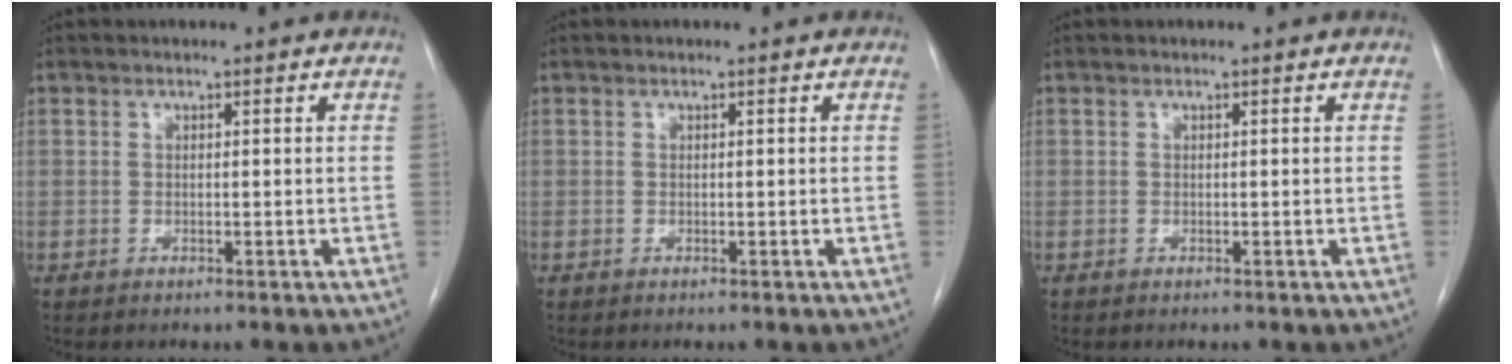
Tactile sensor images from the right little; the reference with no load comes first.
{"total": 0.0}
{"total": 0.0}